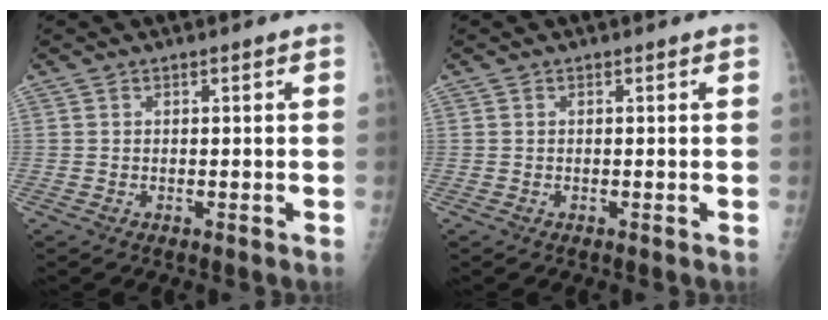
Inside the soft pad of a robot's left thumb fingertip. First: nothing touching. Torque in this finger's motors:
{"motor_torque": [0.00, 0.00, -0.03, -0.11, 0.00]}